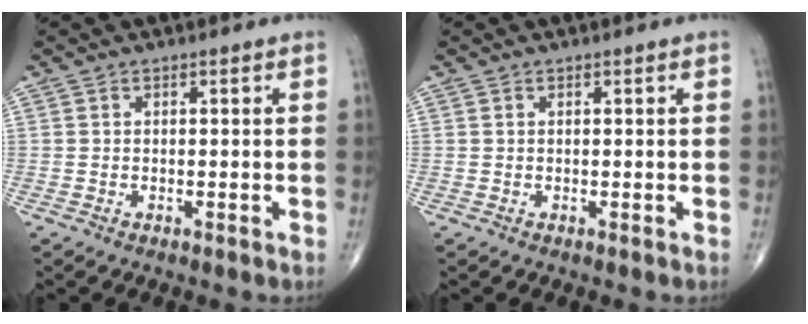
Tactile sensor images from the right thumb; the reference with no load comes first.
{"total": 0.0}